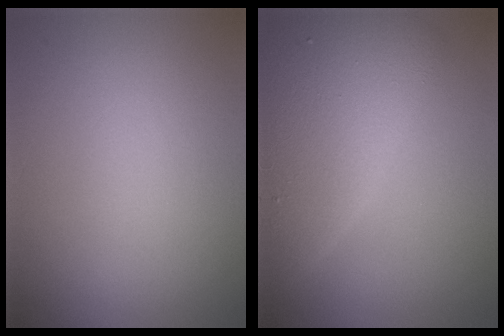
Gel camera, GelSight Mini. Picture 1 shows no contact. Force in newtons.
{"total": 7.2, "press": 7.2, "slide": 0.3}